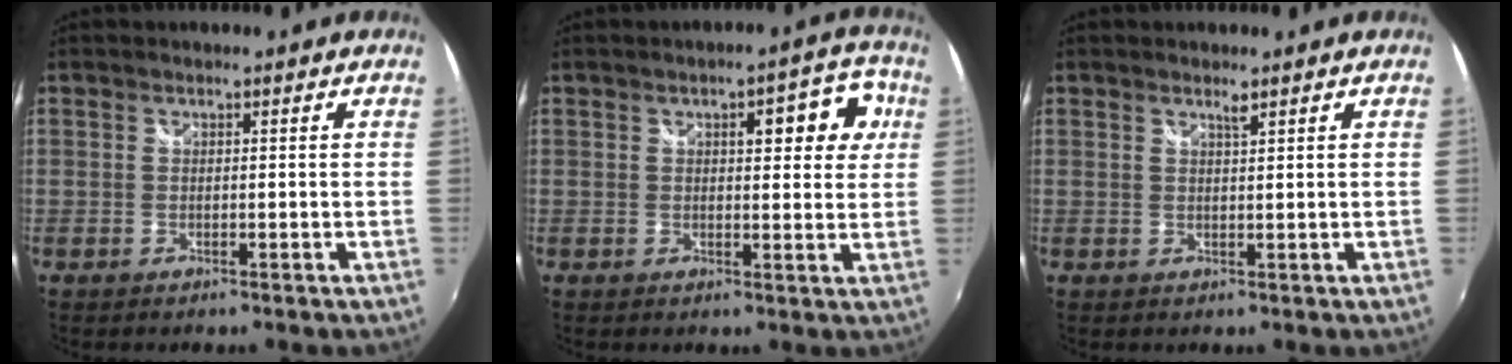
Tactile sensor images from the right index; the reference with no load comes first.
{"total": 8.3, "force": [2.8, 3.3, 7.1], "torque": [-0.093, 0.025, 0.039]}
{"total": 1.7, "force": [0.9, -0.7, 1.2], "torque": [-0.021, -0.005, 0.015]}